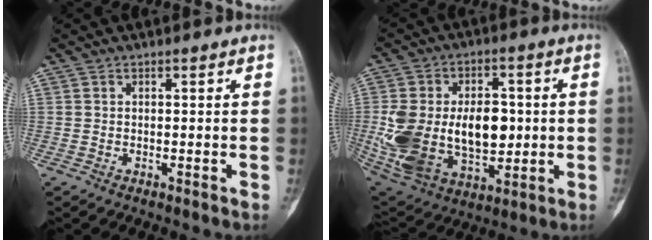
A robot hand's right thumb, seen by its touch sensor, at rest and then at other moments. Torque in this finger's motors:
{"motor_torque": [2.40, 2.61, 1.17, -0.79, 0.23]}